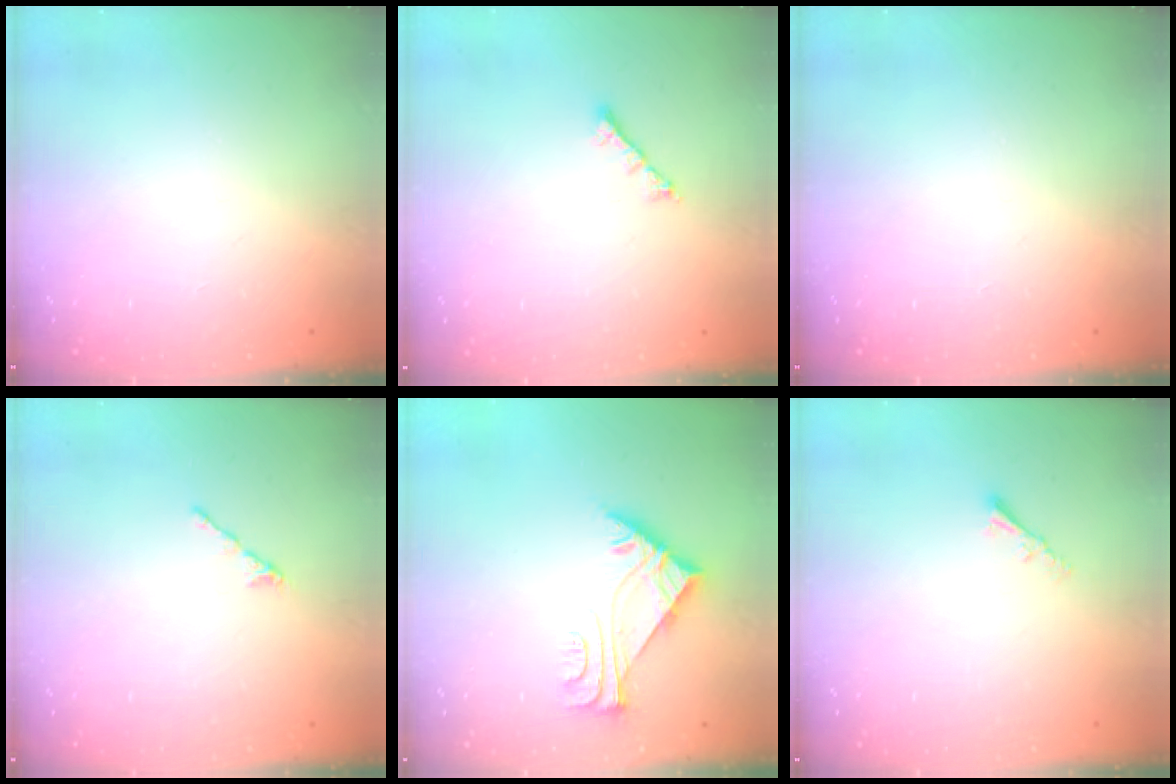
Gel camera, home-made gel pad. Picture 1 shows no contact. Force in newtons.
{"total": 1.8, "press": 1.7, "slide": 0.6}
{"total": 0.0}
{"total": 1.7, "press": 1.6, "slide": 0.5}
{"total": 6.0, "press": 5.9, "slide": 0.8}
{"total": 2.2, "press": 2.2, "slide": 0.4}